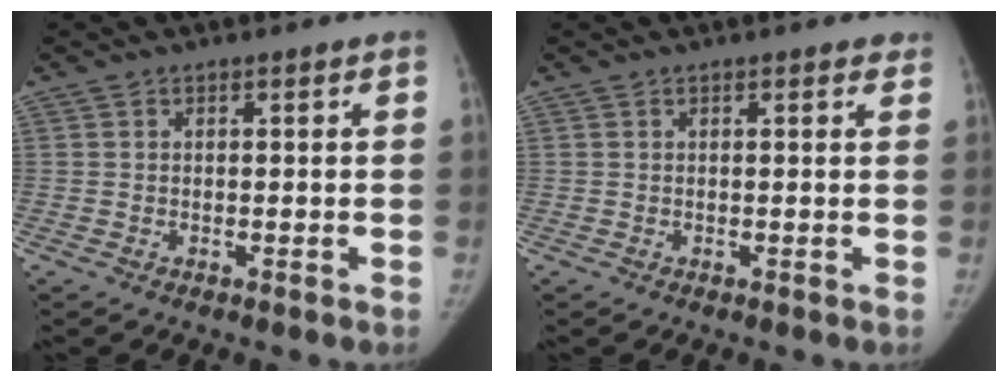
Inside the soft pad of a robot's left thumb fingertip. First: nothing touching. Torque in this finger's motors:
{"motor_torque": [1.93, 1.89, 0.16, 0.03, 0.04]}